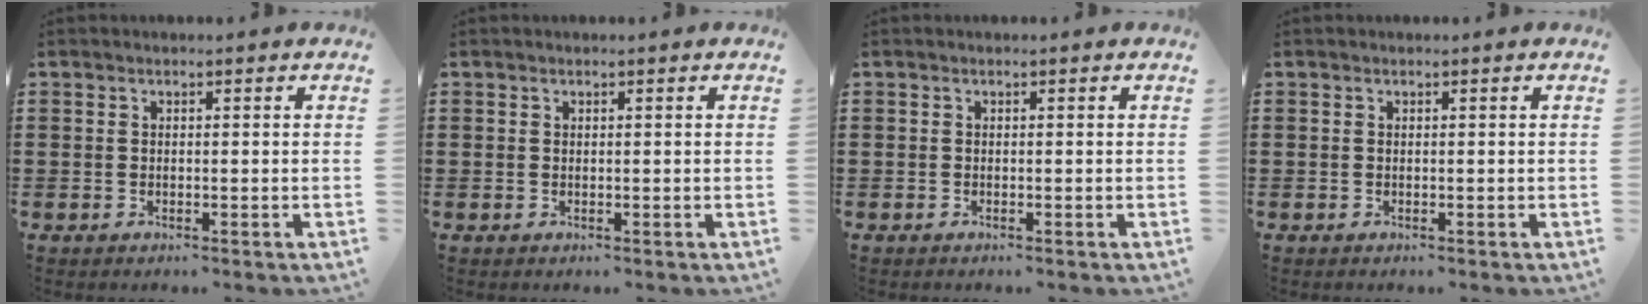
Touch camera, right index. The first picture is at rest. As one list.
[{"total": 0.0}, {"total": 0.0}, {"total": 0.0}]